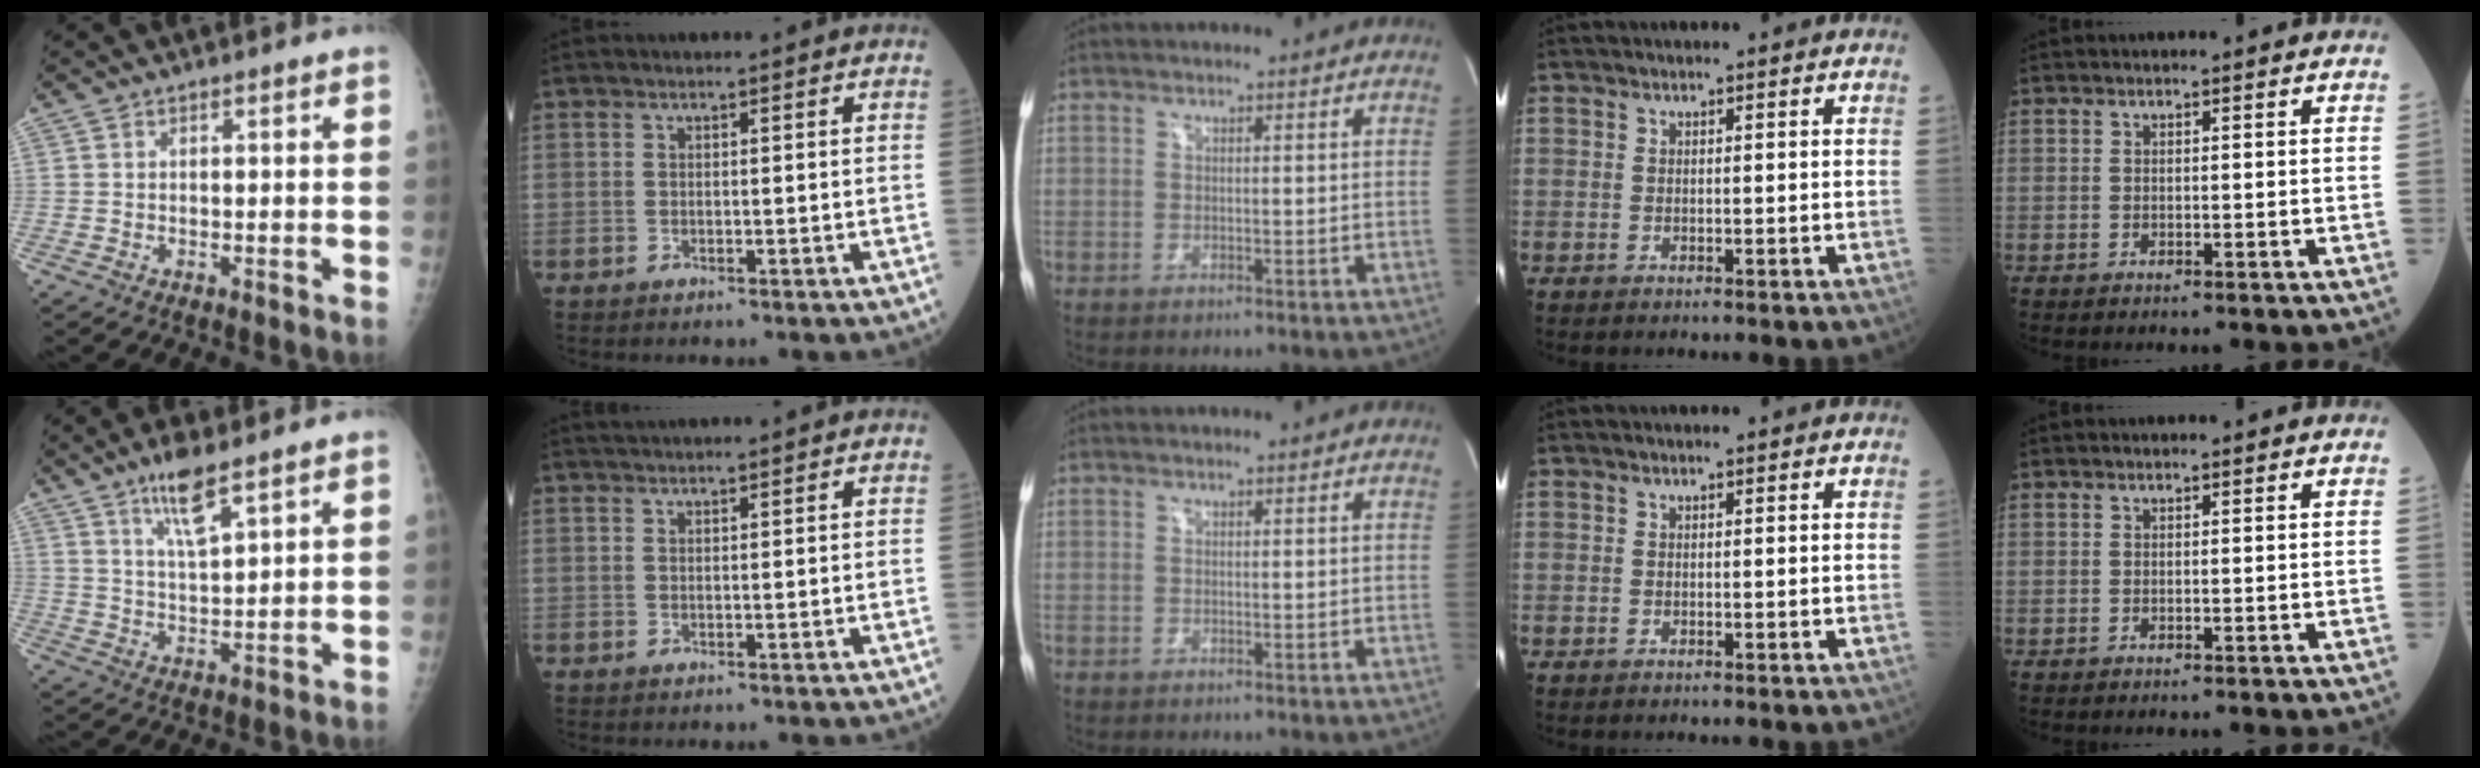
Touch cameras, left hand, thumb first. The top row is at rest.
{"thumb": {"total": 7.4, "force": [4.8, 1.6, 5.4], "torque": [-0.096, -0.028, 0.092]}, "index": {"total": 2.8, "force": [2.6, -0.3, 0.9], "torque": [-0.009, 0.026, 0.045]}}